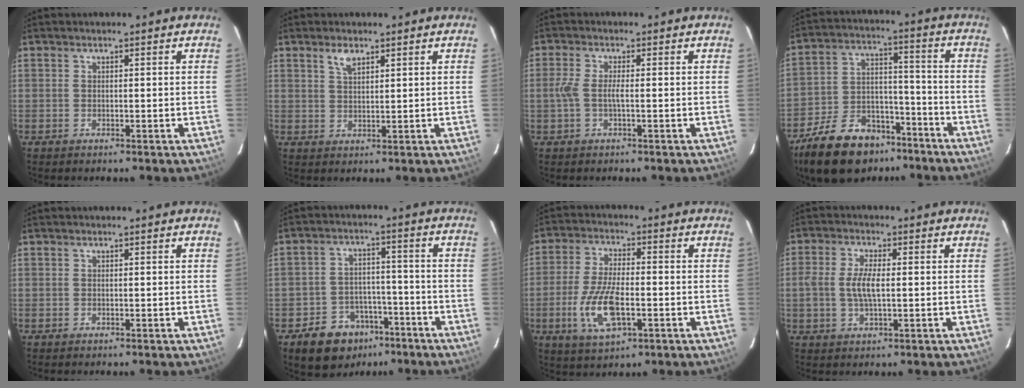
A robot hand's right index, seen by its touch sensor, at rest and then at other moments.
{"total": 2.9, "force": [1.9, 1.2, 1.8], "torque": [-0.032, 0.004, 0.037]}
{"total": 3.1, "force": [-0.7, 0.3, 3.0], "torque": [-0.065, 0.002, -0.014]}
{"total": 18.7, "force": [-13.3, 10.2, 8.4], "torque": [-0.193, 0.026, -0.207]}
{"total": 0.0}
{"total": 10.9, "force": [-6.9, 7.8, 3.3], "torque": [-0.077, 0.027, -0.086]}
{"total": 11.4, "force": [-3.4, 4.5, 9.8], "torque": [-0.208, -0.008, -0.061]}
{"total": 5.3, "force": [-0.2, 2.1, 4.9], "torque": [-0.100, 0.002, -0.002]}